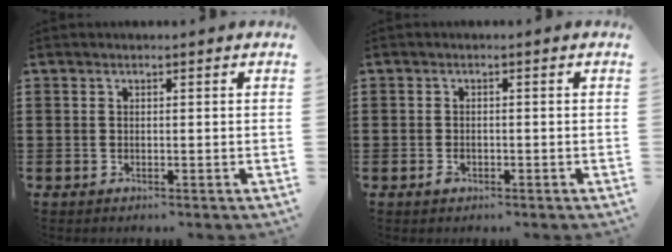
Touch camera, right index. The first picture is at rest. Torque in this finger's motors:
{"motor_torque": [1.06, 1.08, 0.07, 0.02]}